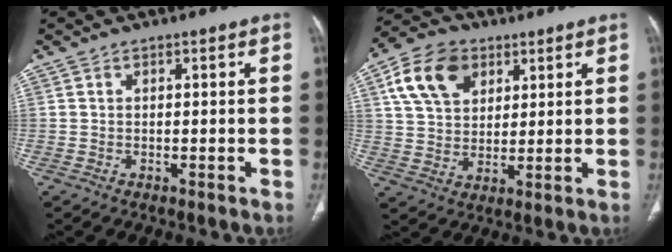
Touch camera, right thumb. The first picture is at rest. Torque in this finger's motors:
{"motor_torque": [-0.50, 0.53, 0.13, -0.05, 0.33]}